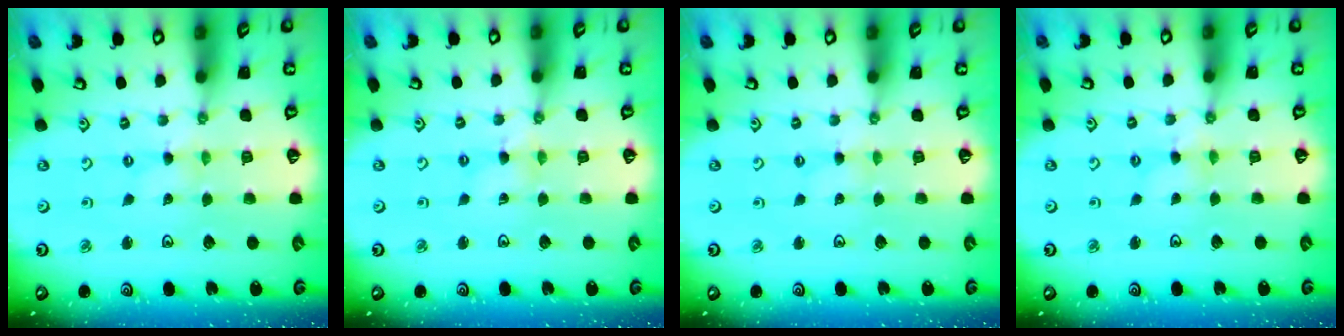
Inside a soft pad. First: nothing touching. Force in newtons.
{"total": 1.6, "press": 1.6, "slide": 0.3}
{"total": 1.0, "press": 0.9, "slide": 0.2}
{"total": 1.3, "press": 1.3, "slide": 0.2}